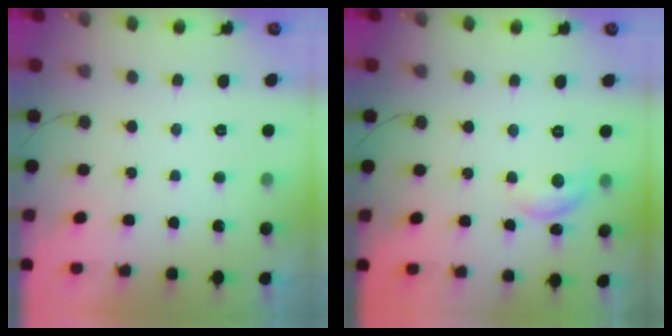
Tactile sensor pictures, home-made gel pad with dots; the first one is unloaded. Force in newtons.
{"total": 8.7, "press": 8.7, "slide": 0.5}